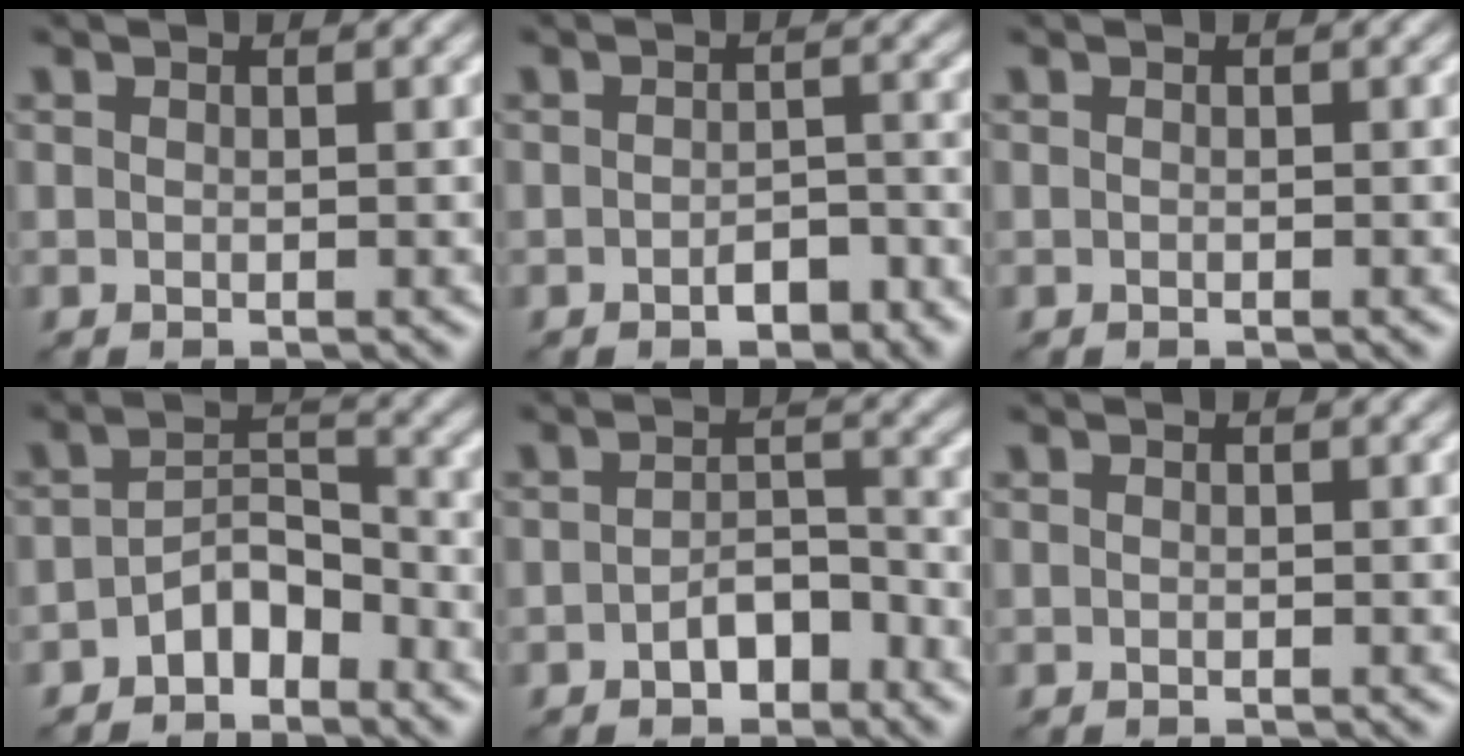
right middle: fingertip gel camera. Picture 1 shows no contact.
{"total": 2.9, "force": [-1.6, 1.5, 1.9], "torque": [-0.030, 0.003, -0.022]}
{"total": 0.0}
{"total": 3.7, "force": [-2.3, 1.9, 2.1], "torque": [-0.035, 0.013, -0.042]}
{"total": 3.3, "force": [-1.7, 1.8, 2.2], "torque": [-0.034, 0.009, -0.027]}
{"total": 0.0}